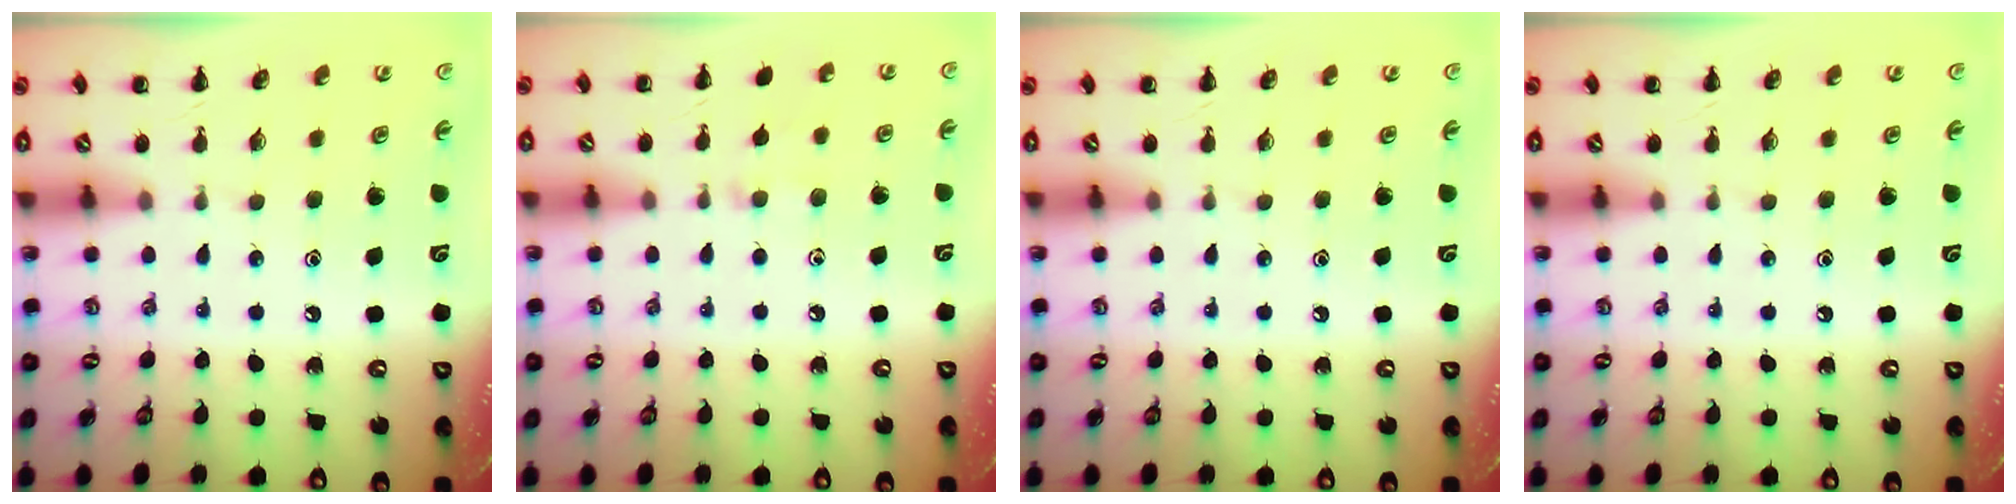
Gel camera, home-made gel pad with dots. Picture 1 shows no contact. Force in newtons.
{"total": 5.7, "press": 5.5, "slide": 1.7}
{"total": 0.0}
{"total": 0.0}